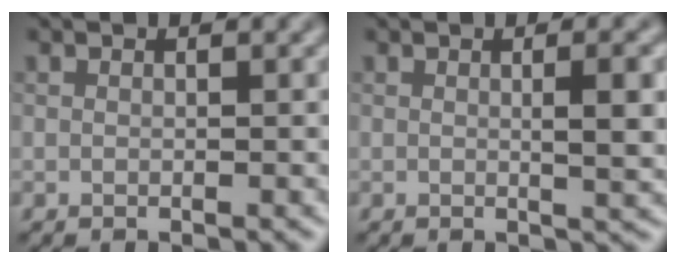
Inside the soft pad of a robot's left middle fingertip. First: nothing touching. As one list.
[{"total": 3.6, "force": [0.4, 0.9, 3.5], "torque": [-0.045, 0.004, 0.004]}]